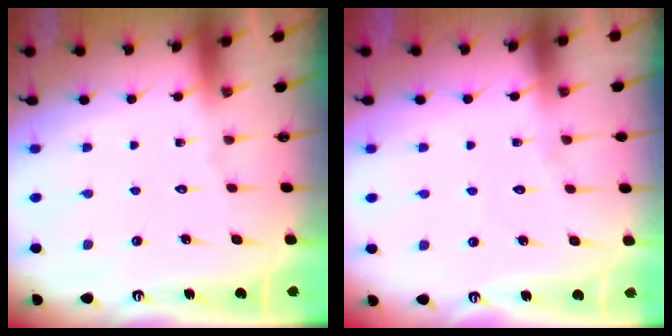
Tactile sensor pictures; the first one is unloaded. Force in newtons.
{"total": 4.7, "press": 4.7, "slide": 0.6}